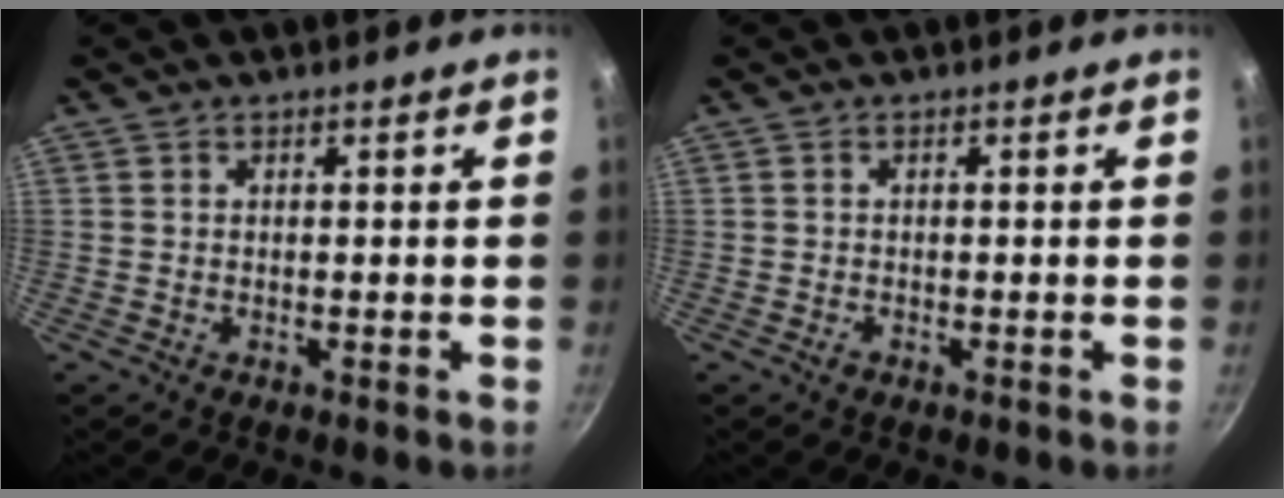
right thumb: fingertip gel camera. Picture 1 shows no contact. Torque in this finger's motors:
{"motor_torque": [-0.31, 0.13, -0.23, 0.12, -0.02]}